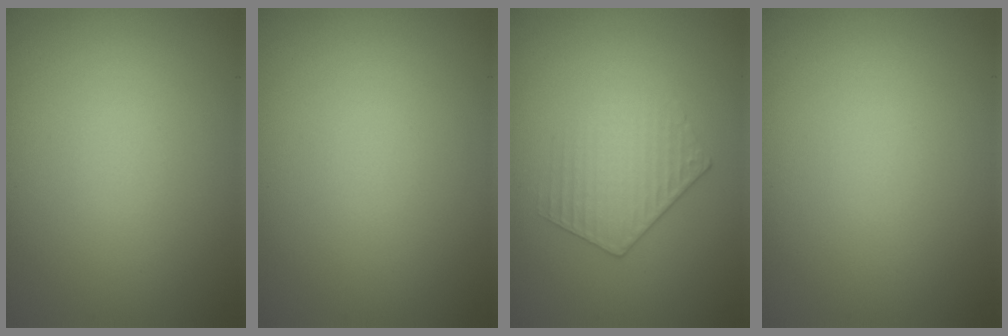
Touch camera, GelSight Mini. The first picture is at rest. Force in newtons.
{"total": 0.0}
{"total": 1.9, "press": 1.4, "slide": 1.3}
{"total": 0.0}